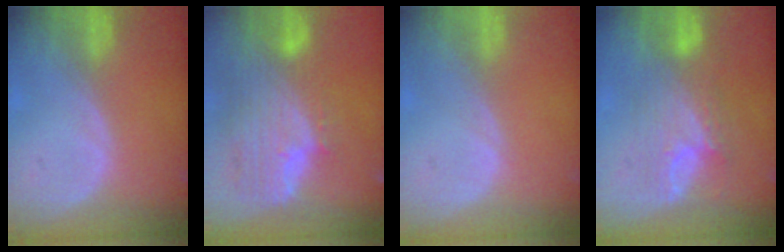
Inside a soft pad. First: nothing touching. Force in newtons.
{"total": 11.7, "press": 10.0, "slide": 6.1}
{"total": 0.0}
{"total": 7.3, "press": 7.1, "slide": 1.3}